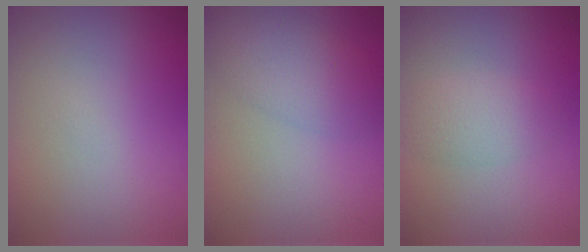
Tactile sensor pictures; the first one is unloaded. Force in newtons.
{"total": 4.0, "press": 4.0, "slide": 0.3}
{"total": 2.4, "press": 2.4, "slide": 0.1}